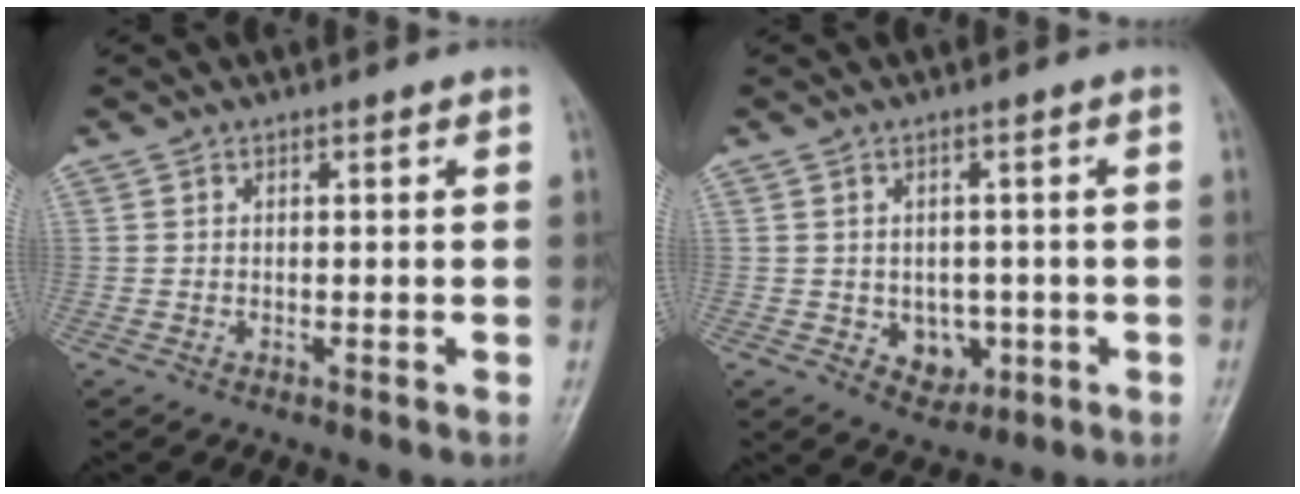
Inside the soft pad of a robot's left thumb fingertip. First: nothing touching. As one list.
[{"total": 5.0, "force": [-1.0, 4.0, 2.8], "torque": [-0.013, 0.002, -0.003]}]